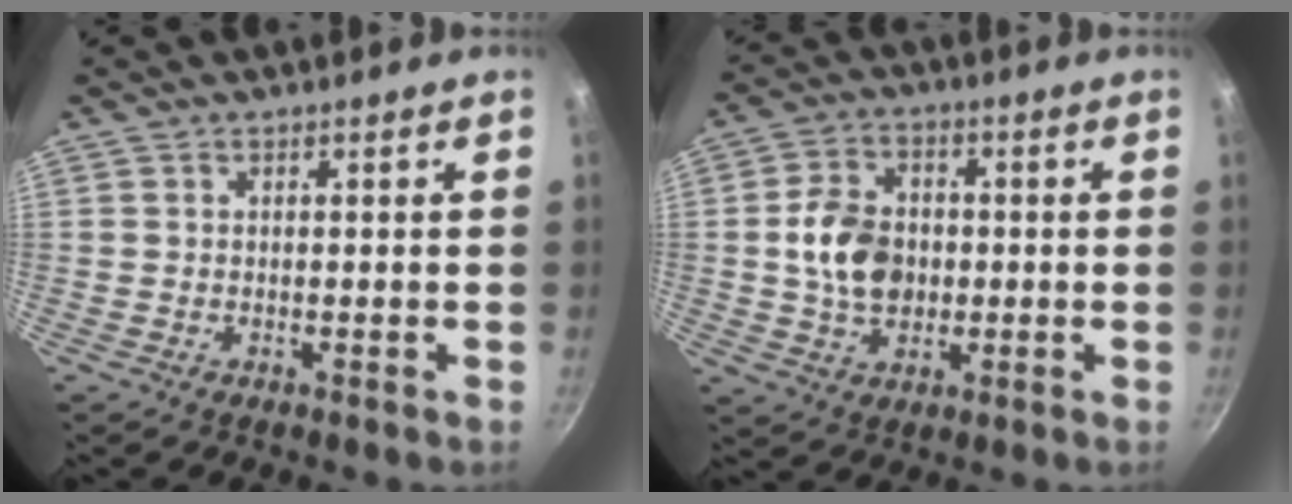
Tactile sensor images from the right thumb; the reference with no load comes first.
{"total": 10.1, "force": [-0.2, 7.5, 6.7], "torque": [-0.097, 0.010, -0.008]}